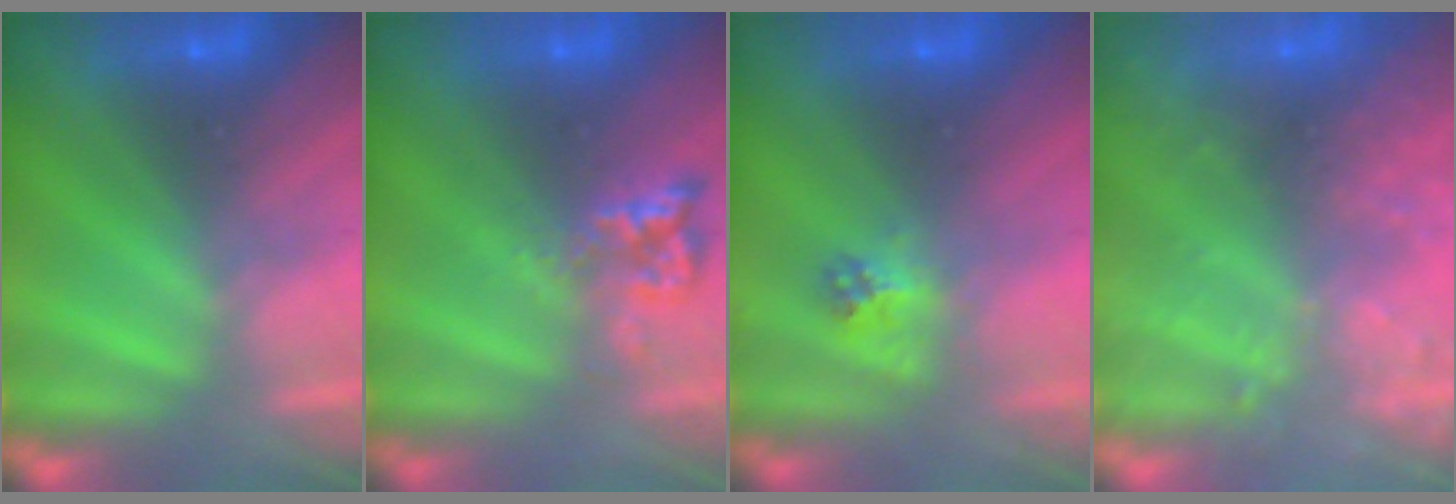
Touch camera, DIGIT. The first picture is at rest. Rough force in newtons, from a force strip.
{"total": 2.4}
{"total": 2.1}
{"total": 6.4}